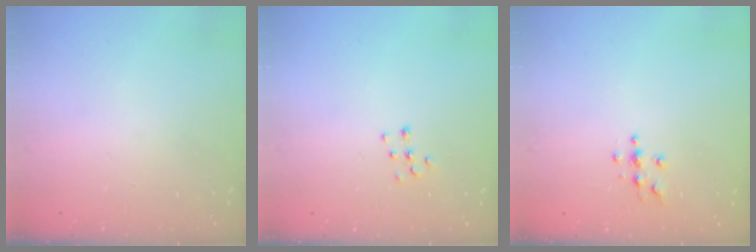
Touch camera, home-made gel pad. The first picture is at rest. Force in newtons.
{"total": 5.8, "press": 5.8, "slide": 0.3}
{"total": 3.8, "press": 3.8, "slide": 0.4}